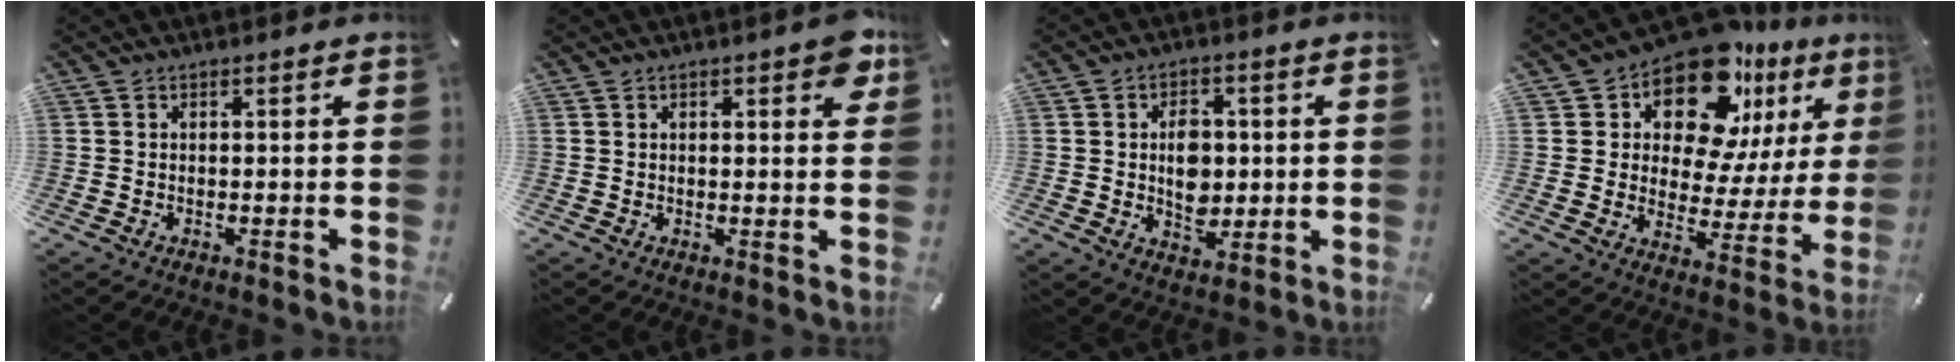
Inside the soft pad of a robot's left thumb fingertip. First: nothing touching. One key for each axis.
{"total": 4.5, "fx": 2.2, "fy": 1.8, "fz": 3.5, "tx": -0.041, "ty": -0.007, "tz": 0.033}
{"total": 7.9, "fx": 0.2, "fy": 6.2, "fz": 4.9, "tx": -0.057, "ty": 0.002, "tz": 0.002}
{"total": 16.5, "fx": 12.5, "fy": 7.9, "fz": 7.2, "tx": -0.124, "ty": -0.101, "tz": 0.218}